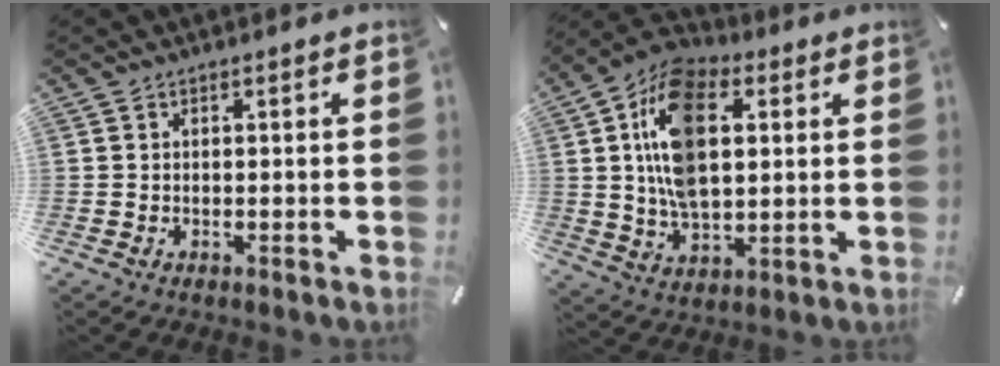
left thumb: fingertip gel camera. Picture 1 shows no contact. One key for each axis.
{"total": 17.6, "fx": 4.3, "fy": 10.9, "fz": 13.1, "tx": -0.280, "ty": 0.004, "tz": 0.075}